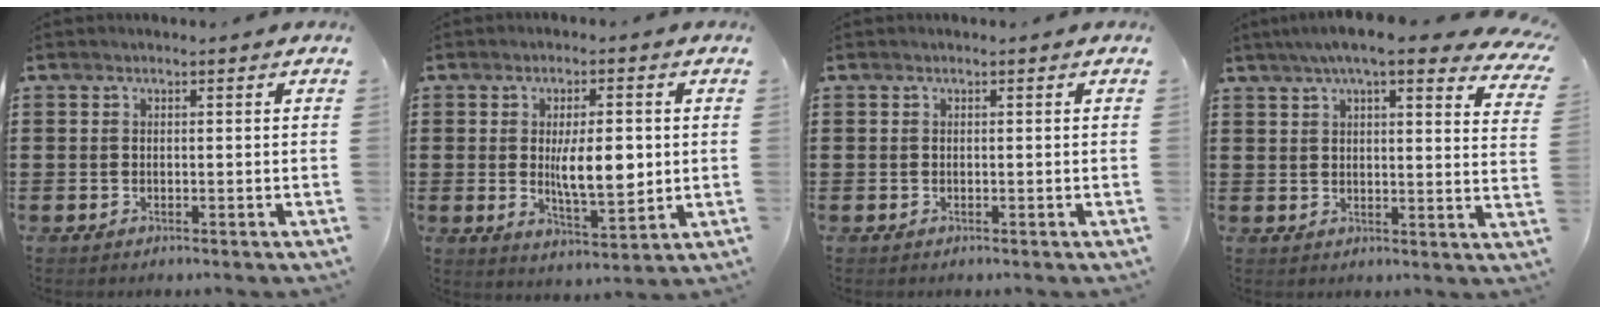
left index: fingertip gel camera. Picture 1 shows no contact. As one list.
[{"total": 8.3, "force": [0.5, 3.2, 7.7], "torque": [-0.123, -0.005, 0.002]}, {"total": 0.0}, {"total": 7.7, "force": [6.2, 0.3, 4.6], "torque": [-0.101, -0.015, 0.106]}]